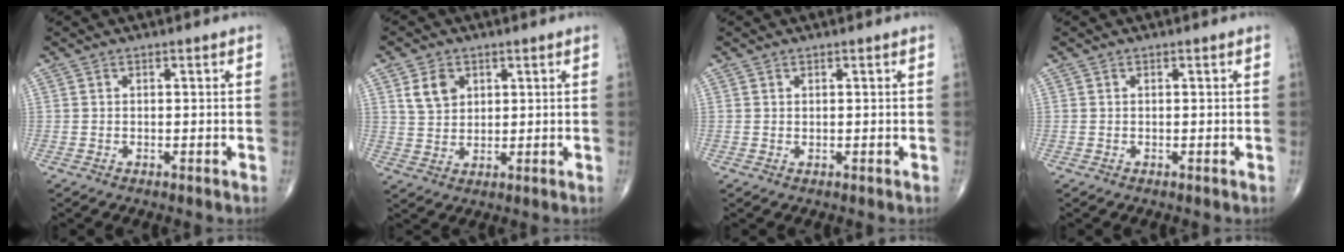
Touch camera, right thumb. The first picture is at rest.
{"total": 5.3, "force": [2.3, 3.9, 2.7], "torque": [-0.034, -0.011, 0.046]}
{"total": 0.0}
{"total": 0.0}